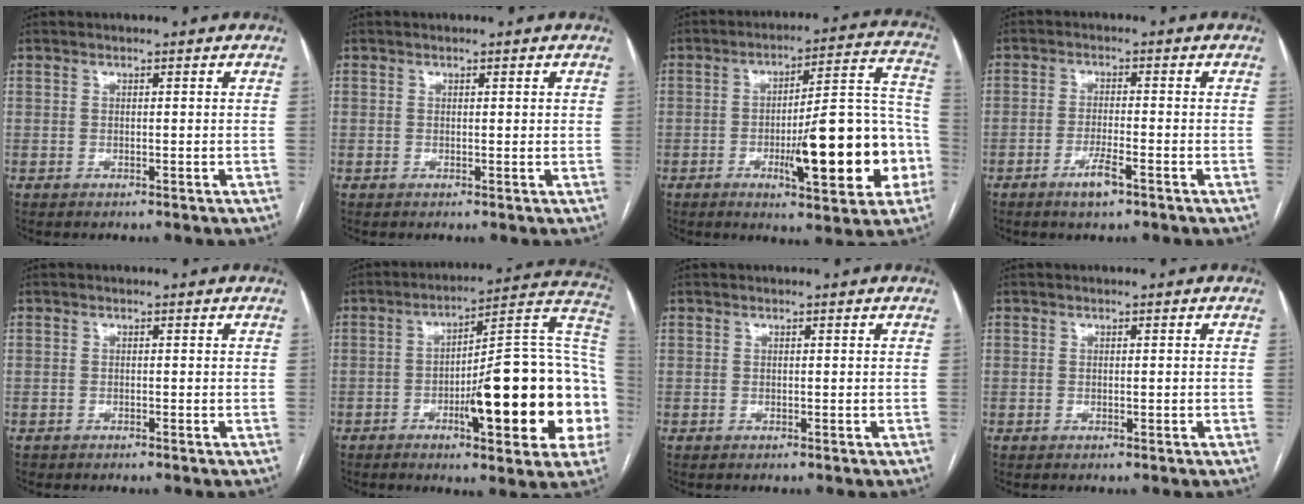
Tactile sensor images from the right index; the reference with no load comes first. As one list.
[{"total": 0.5, "force": [0.3, 0.1, 0.5], "torque": [-0.009, 0.000, 0.003]}, {"total": 18.5, "force": [-5.1, 4.0, 17.3], "torque": [-0.220, 0.025, -0.065]}, {"total": 4.0, "force": [-2.4, 0.5, 3.1], "torque": [-0.062, -0.003, -0.043]}, {"total": 0.6, "force": [-0.5, 0.4, -0.1], "torque": [-0.005, 0.003, -0.010]}, {"total": 23.6, "force": [-5.1, 4.5, 22.6], "torque": [-0.246, 0.029, -0.063]}, {"total": 0.0}, {"total": 0.5, "force": [-0.1, 0.2, 0.5], "torque": [-0.011, 0.001, 0.001]}]